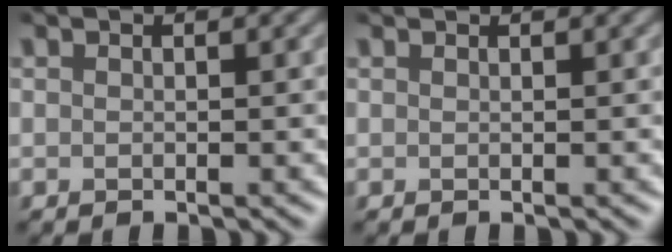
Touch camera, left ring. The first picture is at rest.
{"total": 0.9, "force": [0.9, 0.1, 0.2], "torque": [-0.013, 0.000, 0.003]}